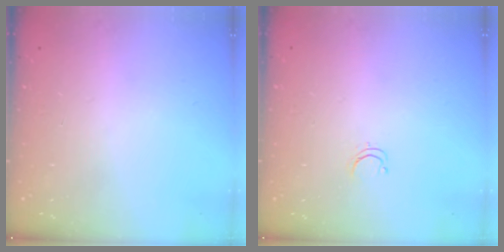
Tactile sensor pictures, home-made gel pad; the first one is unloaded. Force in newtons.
{"total": 2.4, "press": 2.4, "slide": 0.2}